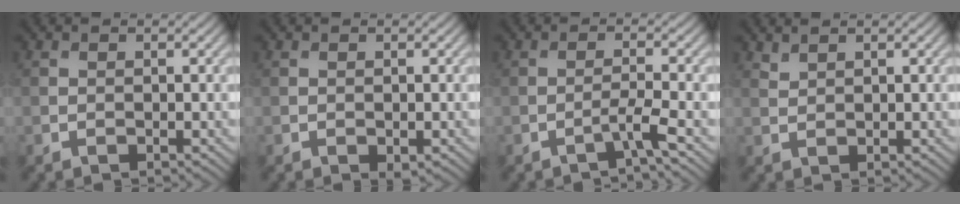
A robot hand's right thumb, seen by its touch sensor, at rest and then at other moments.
{"total": 0.9, "force": [-0.5, 0.4, 0.6], "torque": [-0.009, -0.004, -0.006]}
{"total": 2.5, "force": [-1.5, 0.0, 2.1], "torque": [-0.037, 0.011, -0.039]}
{"total": 1.1, "force": [1.1, 0.1, 0.3], "torque": [-0.012, 0.002, 0.026]}